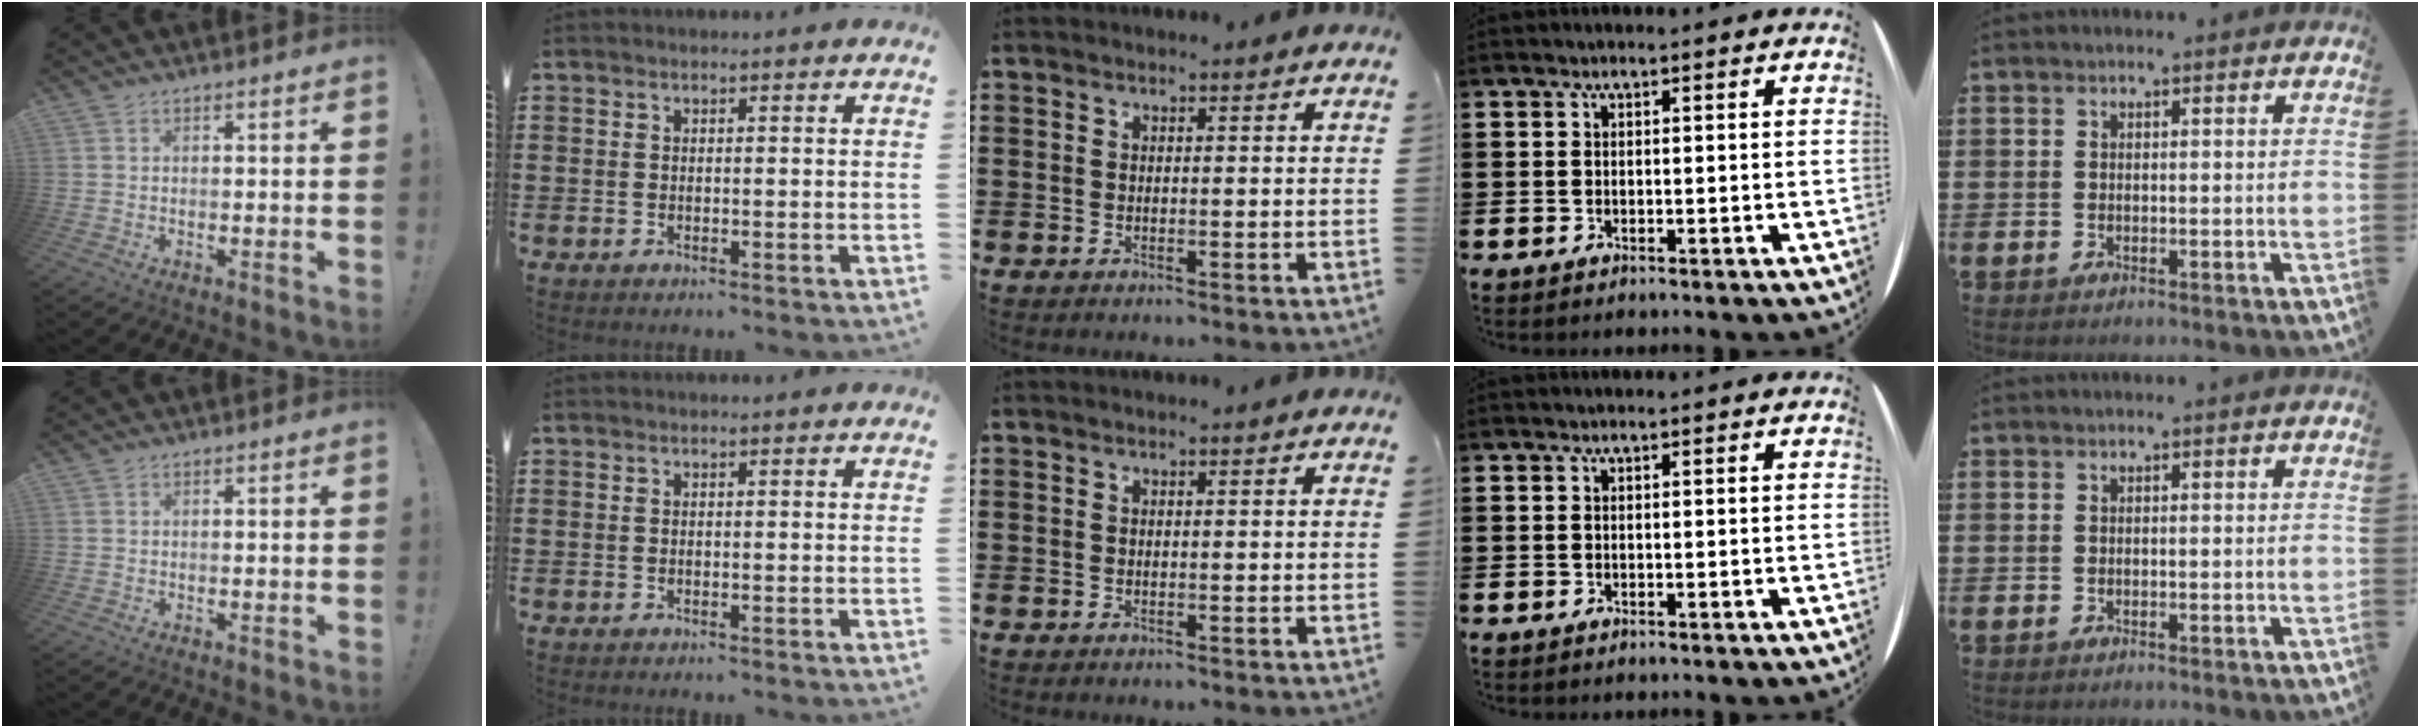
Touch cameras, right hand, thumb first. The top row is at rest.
{}